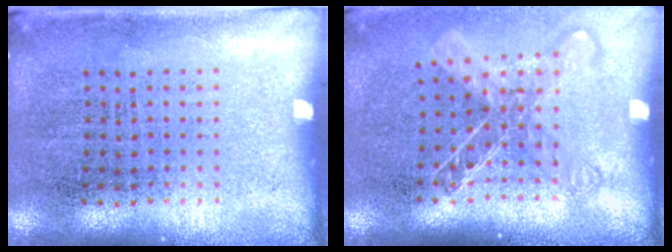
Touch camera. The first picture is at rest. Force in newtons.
{"total": 1.4, "press": 1.2, "slide": 0.8}